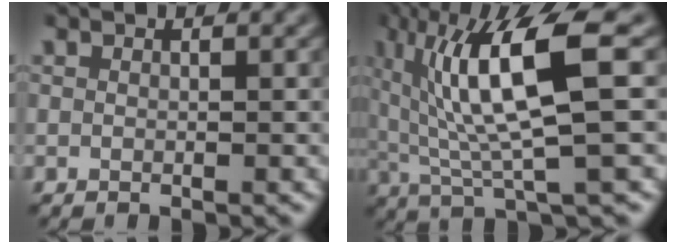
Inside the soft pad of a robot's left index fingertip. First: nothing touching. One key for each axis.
{"total": 9.5, "fx": 1.9, "fy": 2.0, "fz": 9.1, "tx": -0.154, "ty": 0.000, "tz": 0.046}